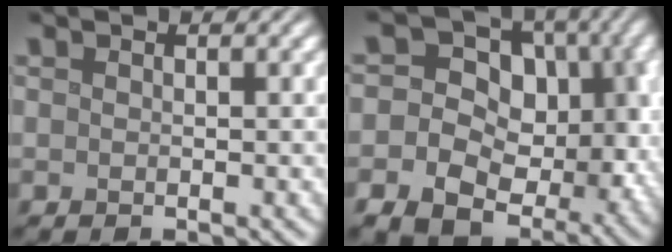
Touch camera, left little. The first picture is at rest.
{"total": 13.4, "force": [-2.8, 10.7, 7.5], "torque": [-0.110, -0.010, -0.047]}